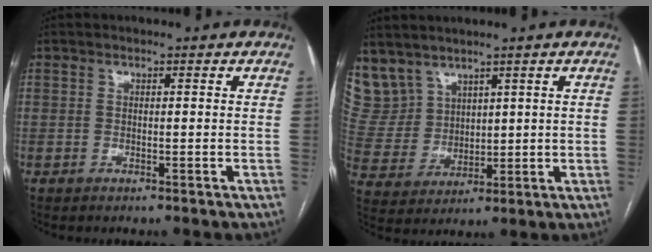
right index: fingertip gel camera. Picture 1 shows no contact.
{"total": 9.1, "force": [6.8, 5.8, 1.6], "torque": [-0.054, 0.022, 0.164]}